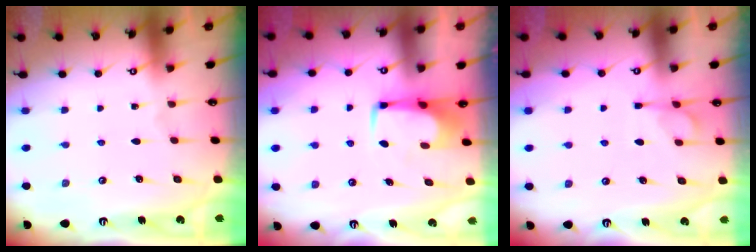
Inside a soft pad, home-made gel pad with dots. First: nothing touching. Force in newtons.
{"total": 1.6, "press": 1.4, "slide": 0.7}
{"total": 1.2, "press": 0.2, "slide": 1.2}